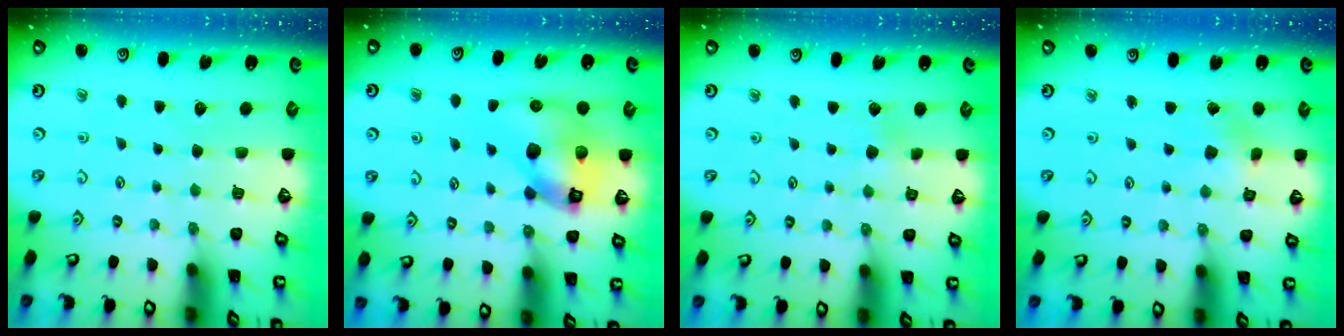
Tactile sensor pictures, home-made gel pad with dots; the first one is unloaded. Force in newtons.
{"total": 13.6, "press": 13.4, "slide": 1.9}
{"total": 2.1, "press": 2.0, "slide": 0.6}
{"total": 1.9, "press": 1.9, "slide": 0.1}